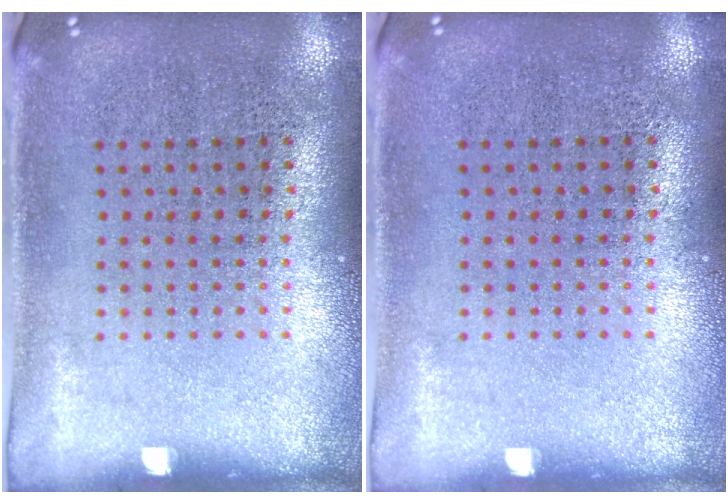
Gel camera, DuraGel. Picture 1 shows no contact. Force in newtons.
{"total": 0.0}